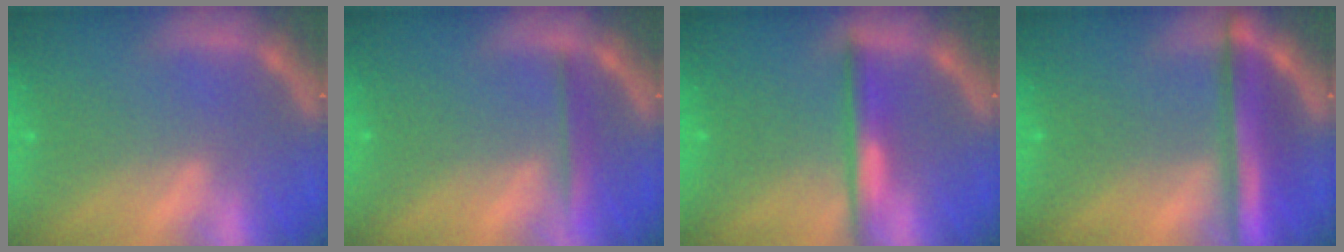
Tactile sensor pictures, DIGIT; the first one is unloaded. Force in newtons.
{"total": 2.0}
{"total": 3.5}
{"total": 6.0}